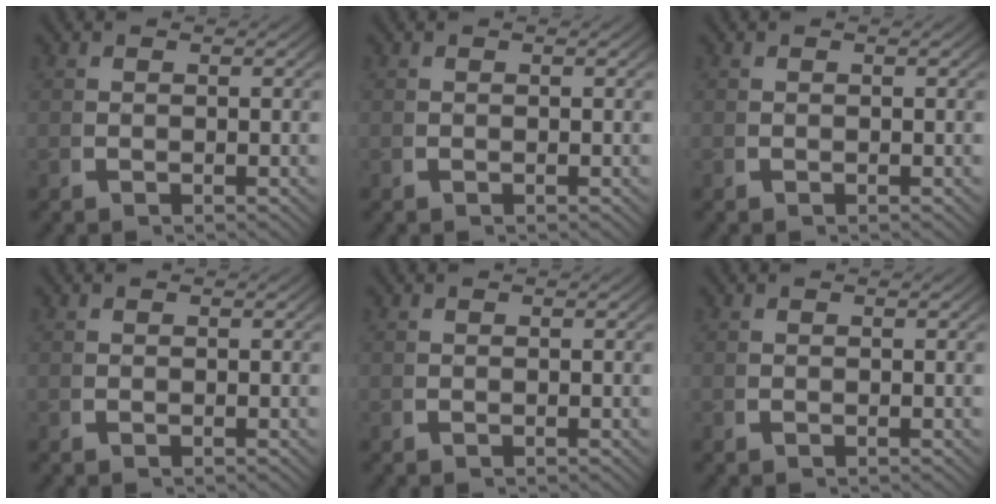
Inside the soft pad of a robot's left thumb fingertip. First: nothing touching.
{"total": 0.0}
{"total": 0.0}
{"total": 0.0}
{"total": 0.0}
{"total": 0.0}